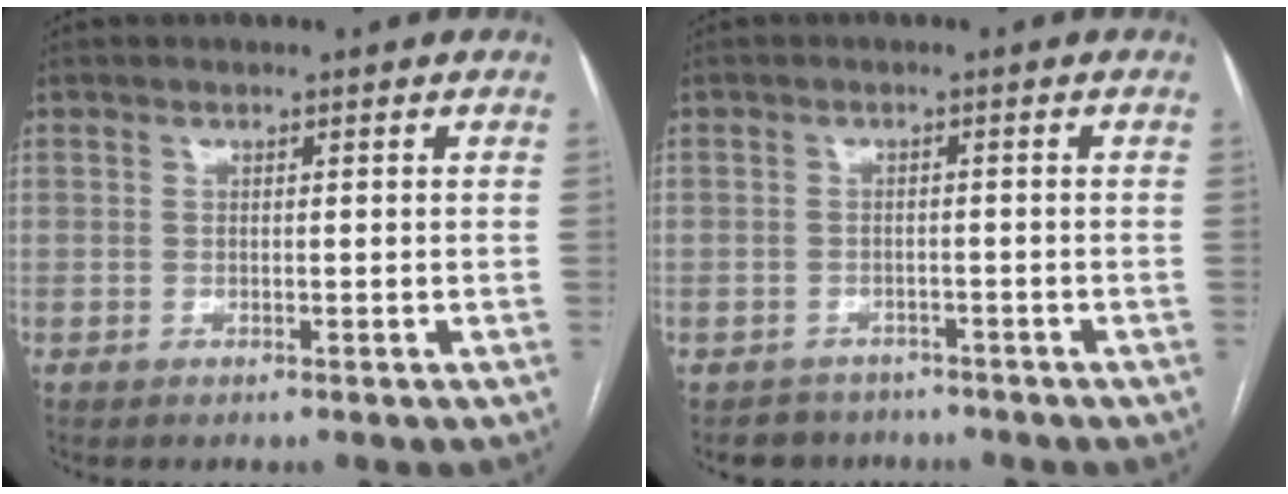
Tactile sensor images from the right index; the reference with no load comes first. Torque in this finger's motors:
{"motor_torque": [-0.35, -0.10, -0.97, -0.21]}